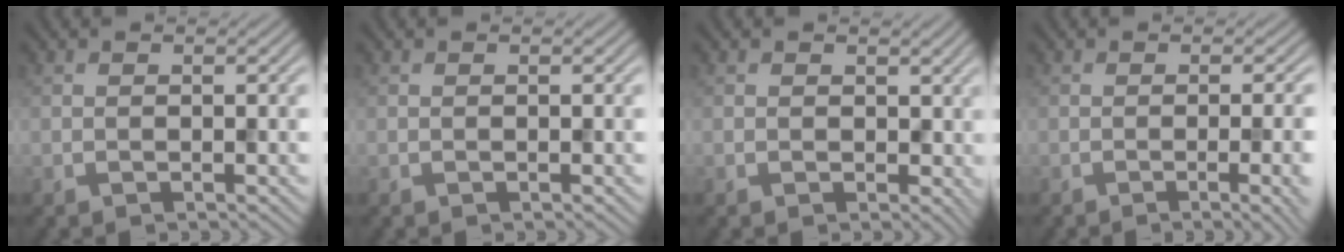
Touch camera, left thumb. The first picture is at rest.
{"total": 0.0}
{"total": 1.9, "force": [0.4, 1.6, 1.0], "torque": [-0.023, -0.004, 0.004]}
{"total": 6.1, "force": [-1.4, 2.0, 5.6], "torque": [-0.057, -0.004, -0.011]}